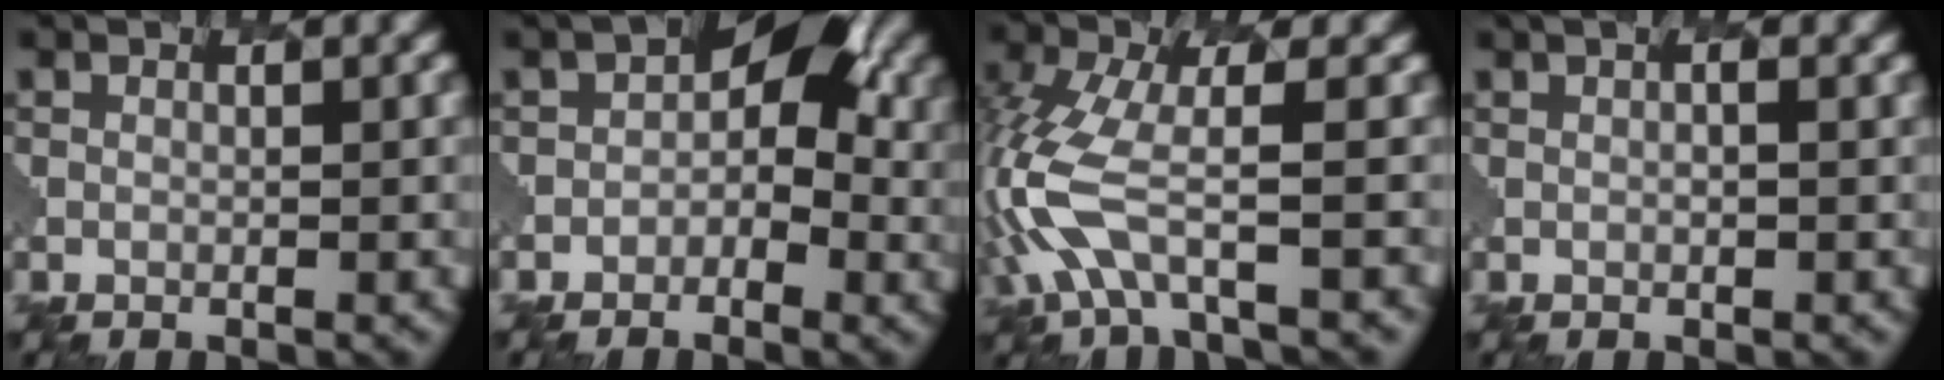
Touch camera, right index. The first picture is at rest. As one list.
[{"total": 1.7, "force": [0.4, 1.7, 0.0], "torque": [-0.015, 0.011, -0.031]}, {"total": 5.6, "force": [-2.3, 2.2, 4.6], "torque": [-0.163, 0.011, -0.070]}, {"total": 1.8, "force": [0.6, 0.9, 1.4], "torque": [-0.010, 0.011, -0.010]}]